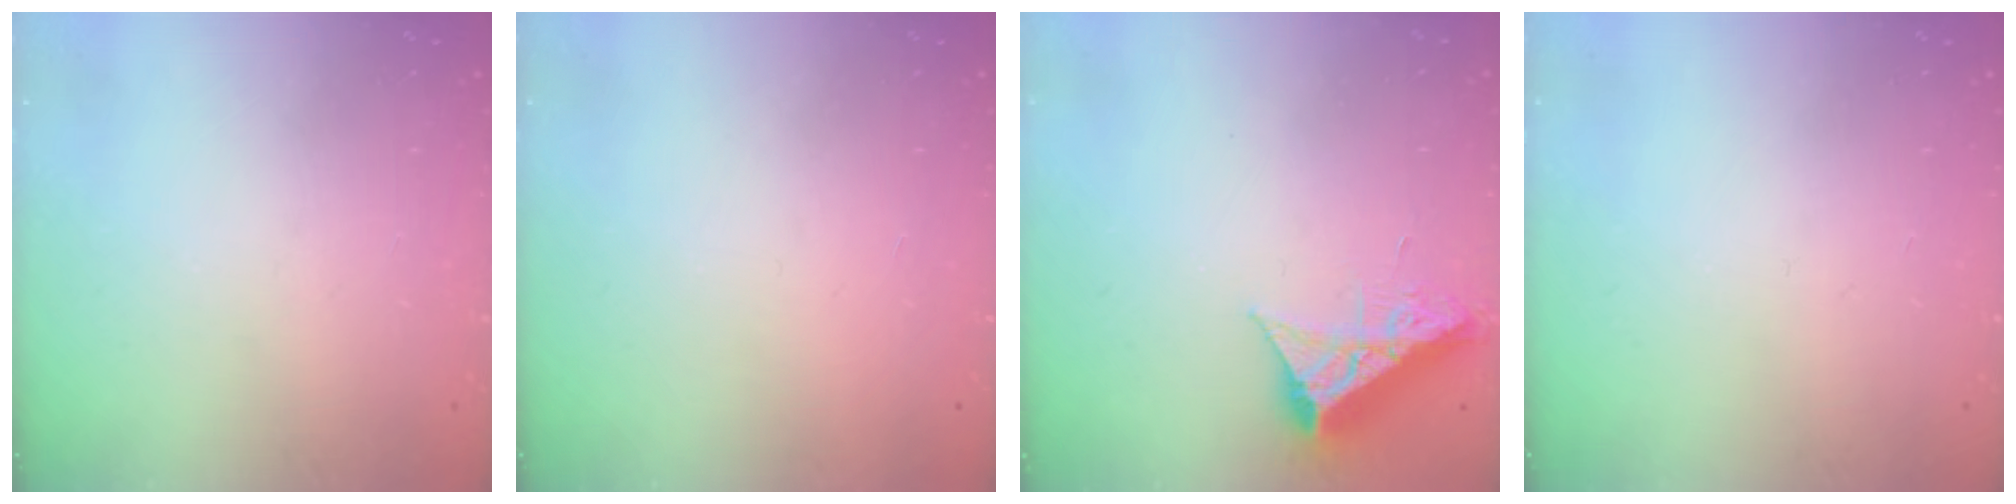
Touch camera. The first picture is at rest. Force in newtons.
{"total": 1.5, "press": 1.5, "slide": 0.1}
{"total": 8.9, "press": 8.9, "slide": 0.4}
{"total": 0.0}